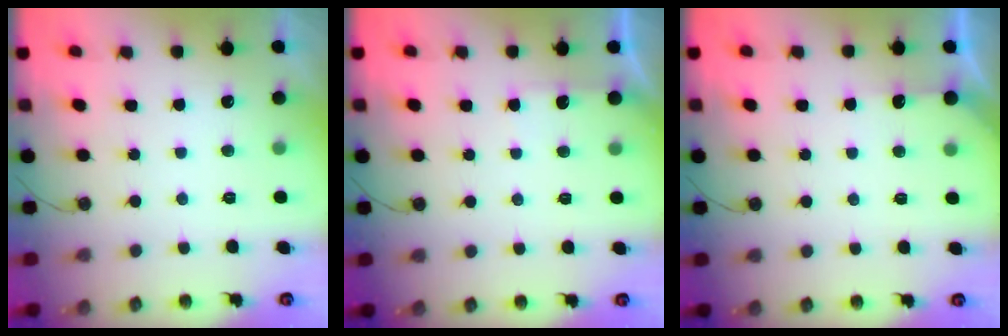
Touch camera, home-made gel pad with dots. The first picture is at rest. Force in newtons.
{"total": 3.5, "press": 3.5, "slide": 0.5}
{"total": 4.1, "press": 4.0, "slide": 0.6}